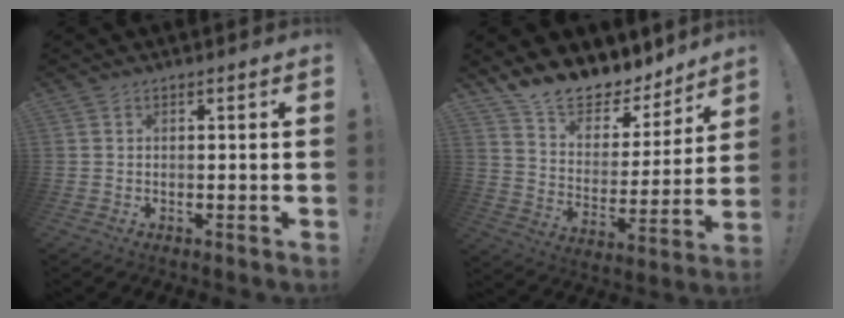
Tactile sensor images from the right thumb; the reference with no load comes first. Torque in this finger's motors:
{"motor_torque": [-0.33, 0.64, 0.84, 0.83, 0.00]}